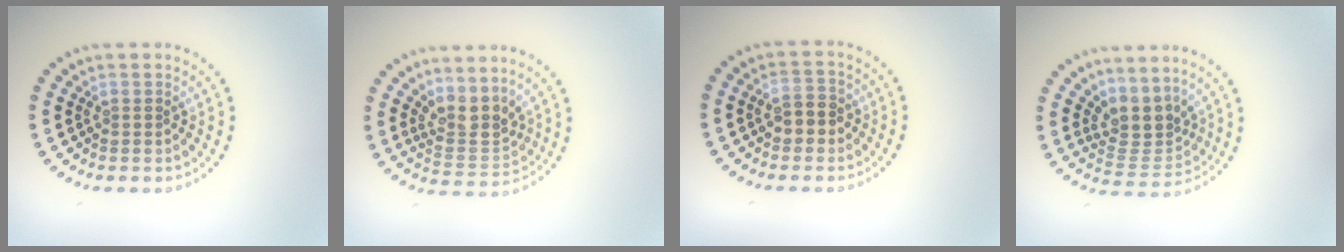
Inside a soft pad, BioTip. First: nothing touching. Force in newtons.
{"total": 3.3, "press": 2.5, "slide": 2.2}
{"total": 2.5, "press": 2.4, "slide": 0.5}
{"total": 3.3, "press": 2.4, "slide": 2.2}